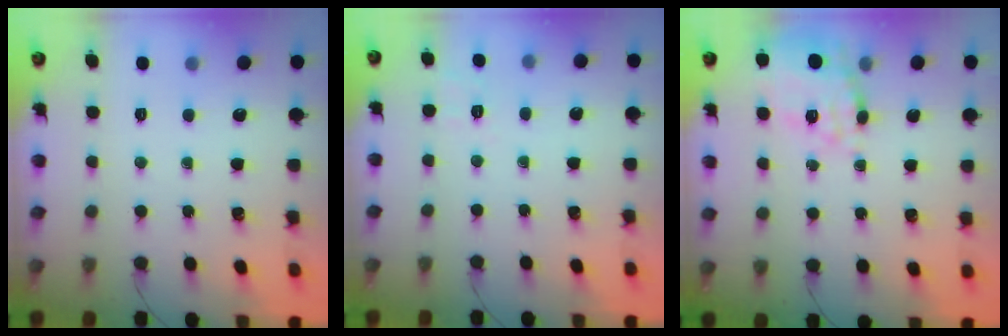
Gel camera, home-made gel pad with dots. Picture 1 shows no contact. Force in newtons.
{"total": 2.7, "press": 2.2, "slide": 1.6}
{"total": 12.3, "press": 11.9, "slide": 3.0}